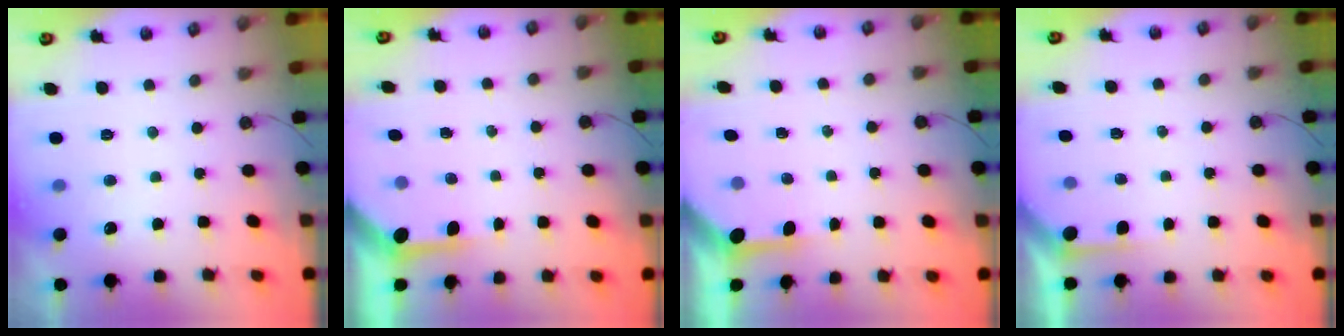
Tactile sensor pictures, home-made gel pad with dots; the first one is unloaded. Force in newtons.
{"total": 3.8, "press": 3.8, "slide": 0.4}
{"total": 3.2, "press": 3.2, "slide": 0.4}
{"total": 2.2, "press": 2.2, "slide": 0.3}